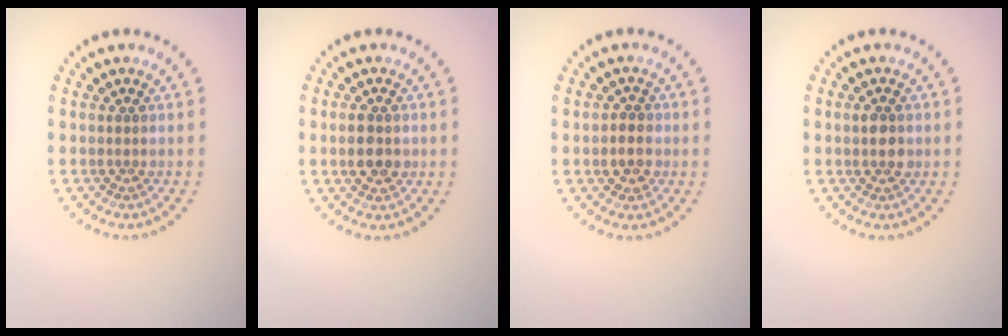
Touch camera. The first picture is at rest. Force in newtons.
{"total": 2.9, "press": 2.9, "slide": 0.1}
{"total": 2.2, "press": 2.1, "slide": 0.5}
{"total": 1.6, "press": 1.6, "slide": 0.1}